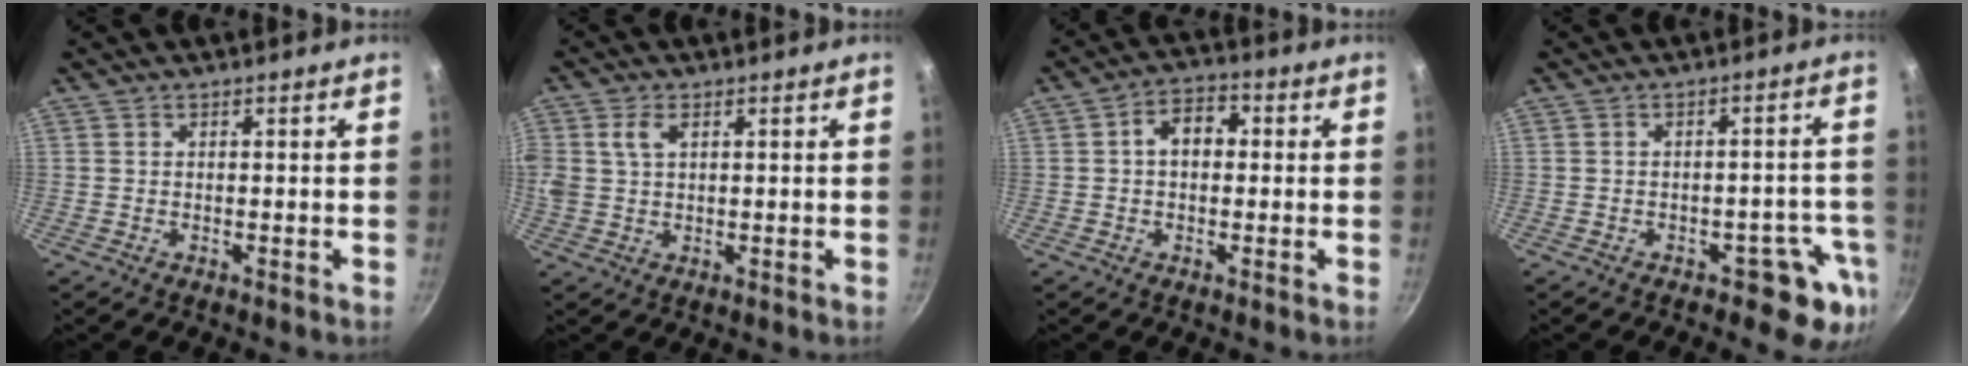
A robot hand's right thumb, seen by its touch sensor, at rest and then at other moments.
{"total": 5.3, "force": [1.7, 3.4, 3.6], "torque": [-0.071, 0.006, 0.032]}
{"total": 6.2, "force": [0.6, 4.4, 4.3], "torque": [-0.039, 0.017, -0.001]}
{"total": 7.0, "force": [-3.0, 4.0, 4.9], "torque": [-0.009, 0.027, -0.028]}